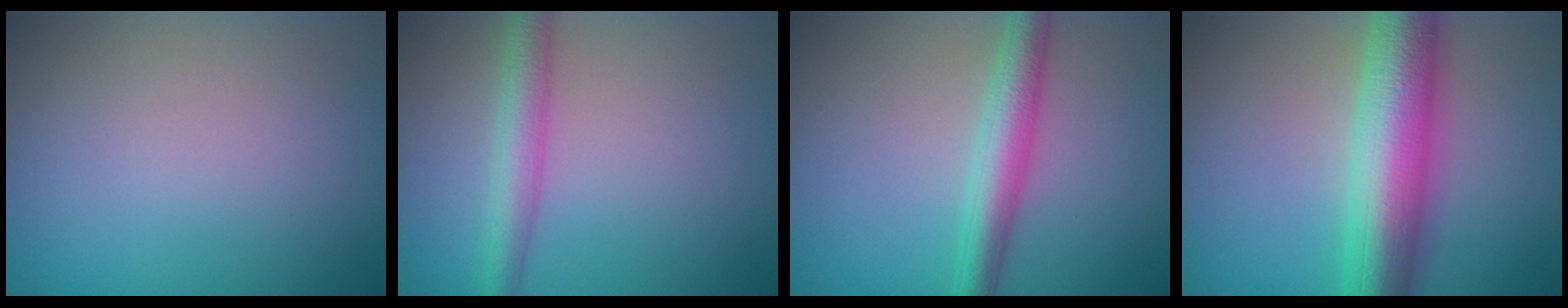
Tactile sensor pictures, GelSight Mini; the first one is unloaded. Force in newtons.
{"total": 3.4, "press": 3.4, "slide": 0.2}
{"total": 4.2, "press": 4.2, "slide": 0.1}
{"total": 9.9, "press": 9.9, "slide": 0.0}